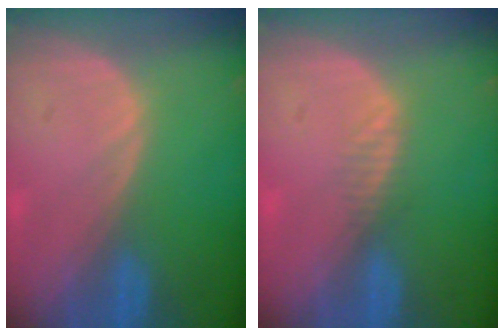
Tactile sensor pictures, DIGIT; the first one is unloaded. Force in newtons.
{"total": 1.3, "press": 1.1, "slide": 0.7}